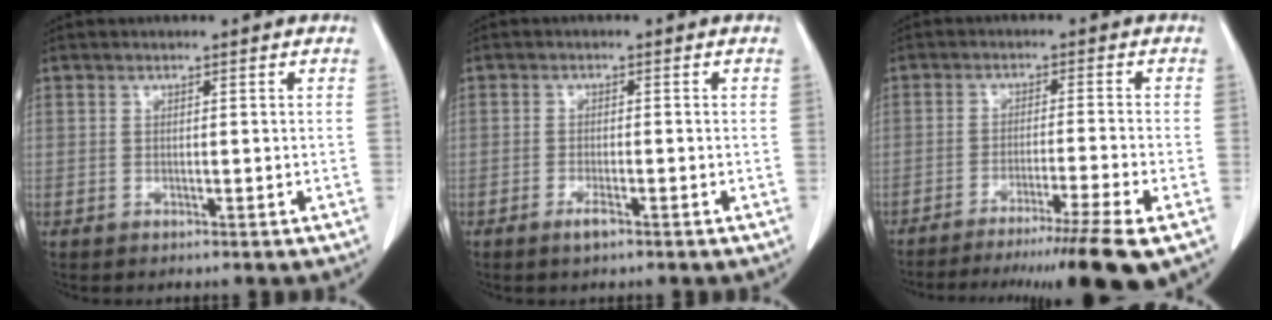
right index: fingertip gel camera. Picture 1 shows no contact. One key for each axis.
{"total": 1.9, "fx": -1.3, "fy": 0.3, "fz": 1.4, "tx": -0.028, "ty": -0.002, "tz": -0.024}
{"total": 13.0, "fx": -9.8, "fy": -2.1, "fz": 8.3, "tx": -0.109, "ty": -0.033, "tz": -0.151}